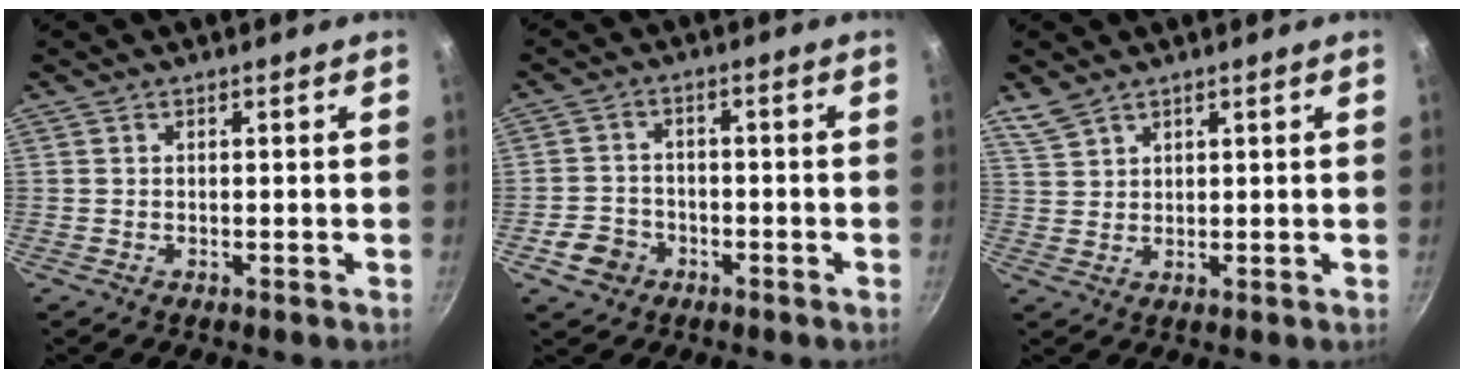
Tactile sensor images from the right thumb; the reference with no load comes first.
{"total": 5.6, "force": [-2.7, 4.6, 1.9], "torque": [-0.024, 0.027, -0.047]}
{"total": 3.8, "force": [3.1, 1.8, 1.3], "torque": [-0.023, -0.002, 0.070]}